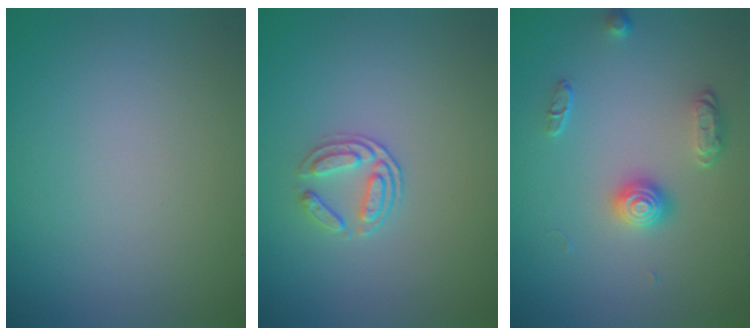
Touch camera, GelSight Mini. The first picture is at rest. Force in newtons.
{"total": 2.0, "press": 1.4, "slide": 1.4}
{"total": 2.3, "press": 1.8, "slide": 1.4}